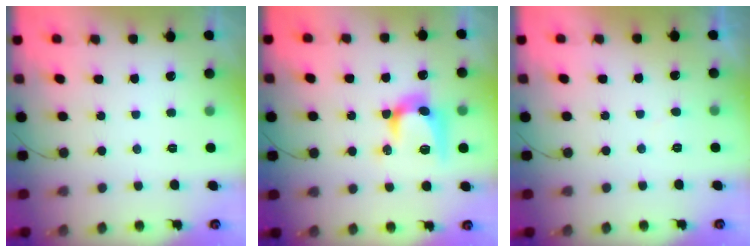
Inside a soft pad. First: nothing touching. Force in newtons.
{"total": 11.8, "press": 11.8, "slide": 0.4}
{"total": 2.4, "press": 2.4, "slide": 0.2}